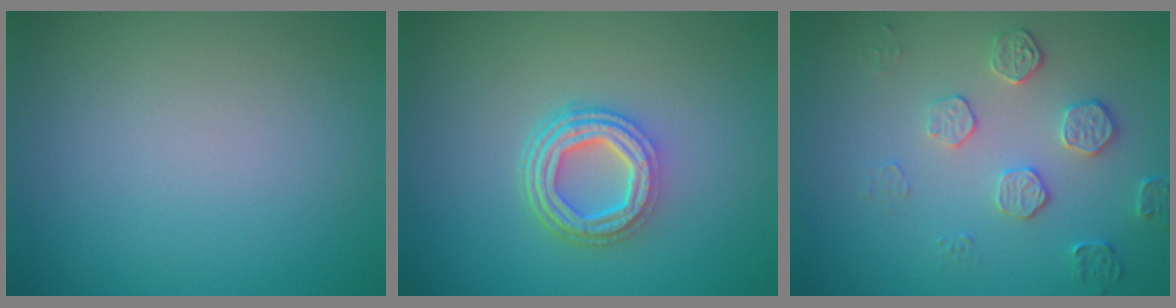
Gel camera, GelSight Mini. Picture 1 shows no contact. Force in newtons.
{"total": 5.0, "press": 3.5, "slide": 3.5}
{"total": 2.2, "press": 1.8, "slide": 1.2}